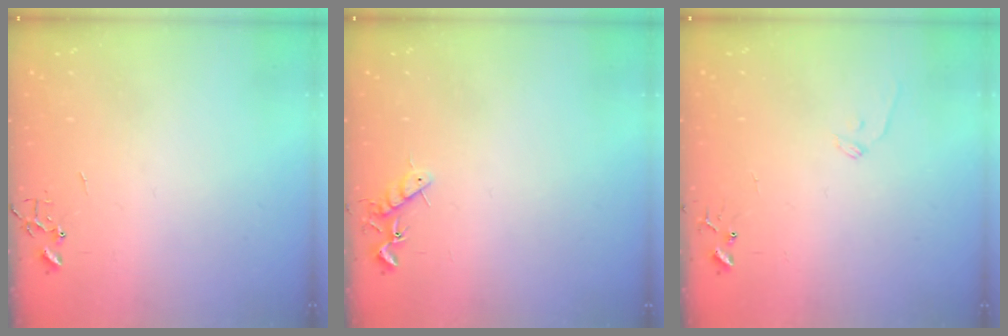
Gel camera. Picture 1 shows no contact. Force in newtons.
{"total": 7.0, "press": 6.9, "slide": 0.9}
{"total": 6.6, "press": 6.6, "slide": 0.6}